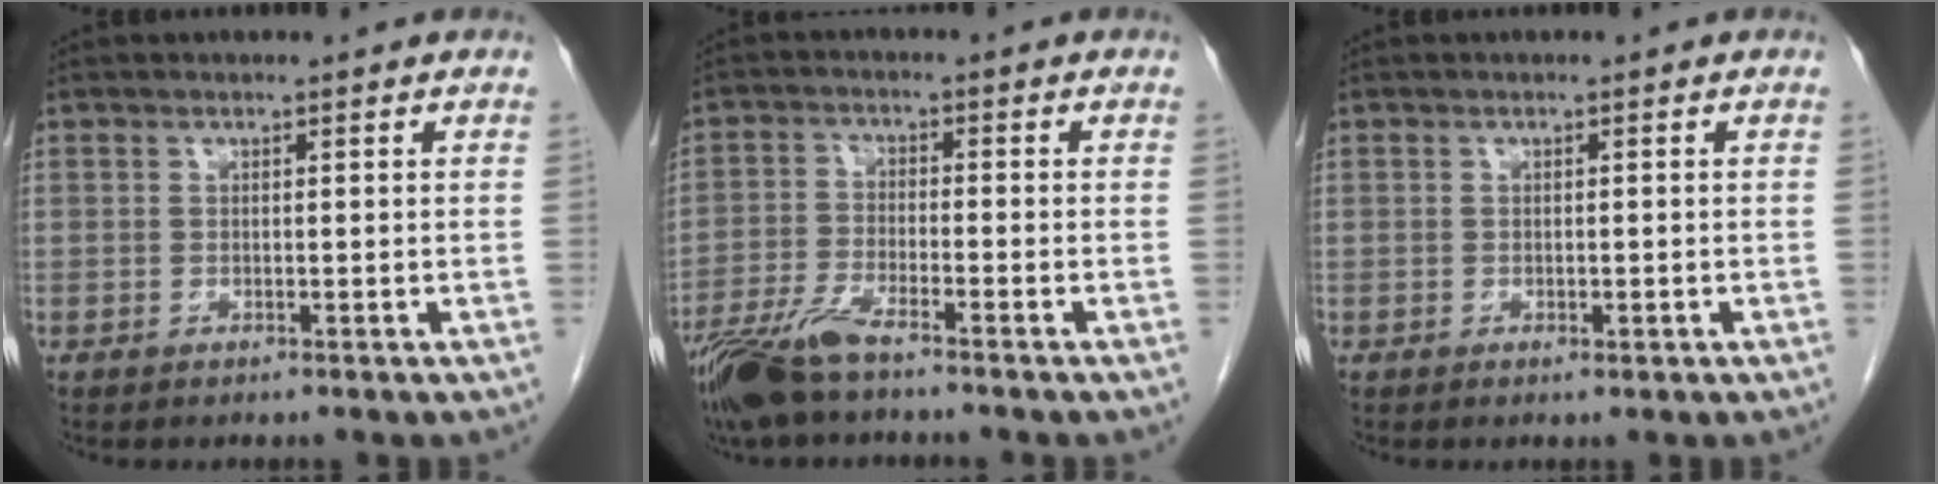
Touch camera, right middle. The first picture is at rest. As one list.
[{"total": 8.0, "force": [-6.2, 1.1, 4.9], "torque": [-0.103, -0.020, -0.121]}, {"total": 0.9, "force": [-0.4, 0.4, 0.7], "torque": [-0.011, -0.001, -0.003]}]